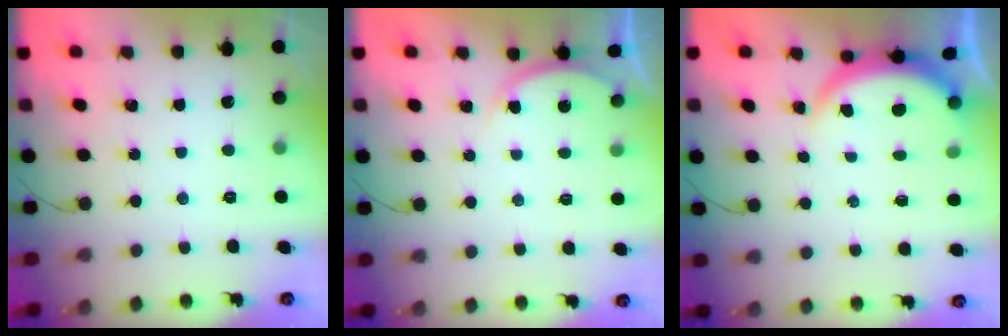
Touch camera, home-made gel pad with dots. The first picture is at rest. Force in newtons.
{"total": 3.3, "press": 3.3, "slide": 0.4}
{"total": 3.8, "press": 3.8, "slide": 0.3}